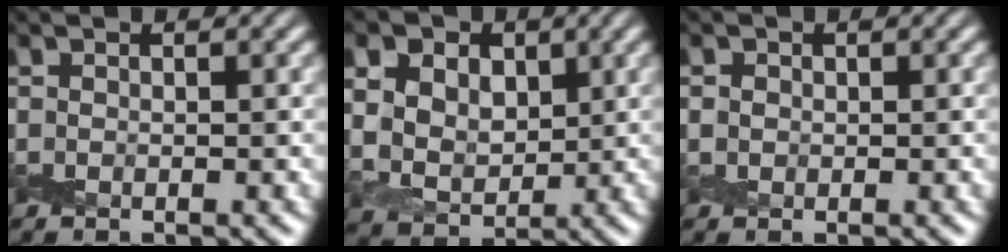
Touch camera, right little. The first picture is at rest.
{"total": 11.3, "force": [4.3, 8.4, 6.1], "torque": [-0.110, 0.031, 0.060]}
{"total": 0.8, "force": [0.1, 0.8, 0.3], "torque": [-0.005, -0.001, 0.000]}